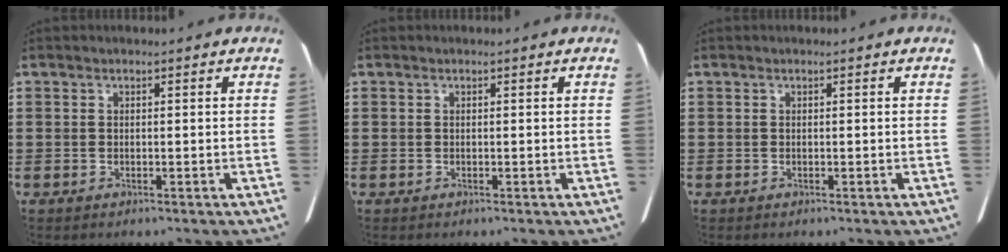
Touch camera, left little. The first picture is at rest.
{"total": 0.0}
{"total": 0.0}